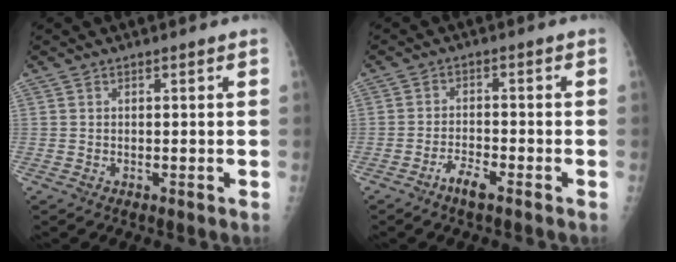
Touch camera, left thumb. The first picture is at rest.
{"total": 3.8, "force": [-2.7, 0.9, 2.5], "torque": [-0.052, 0.016, -0.051]}